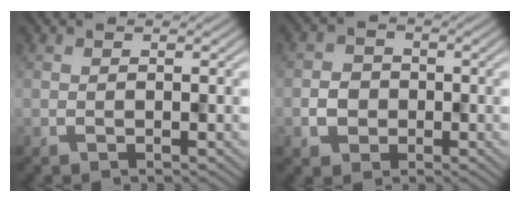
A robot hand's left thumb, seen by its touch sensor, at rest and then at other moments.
{"total": 2.5, "force": [-0.6, 2.4, 0.4], "torque": [-0.006, 0.001, -0.014]}